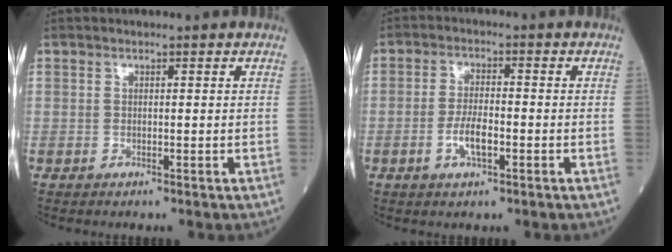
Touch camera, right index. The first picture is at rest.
{"total": 4.5, "force": [-1.5, 1.3, 4.0], "torque": [-0.075, 0.002, -0.027]}